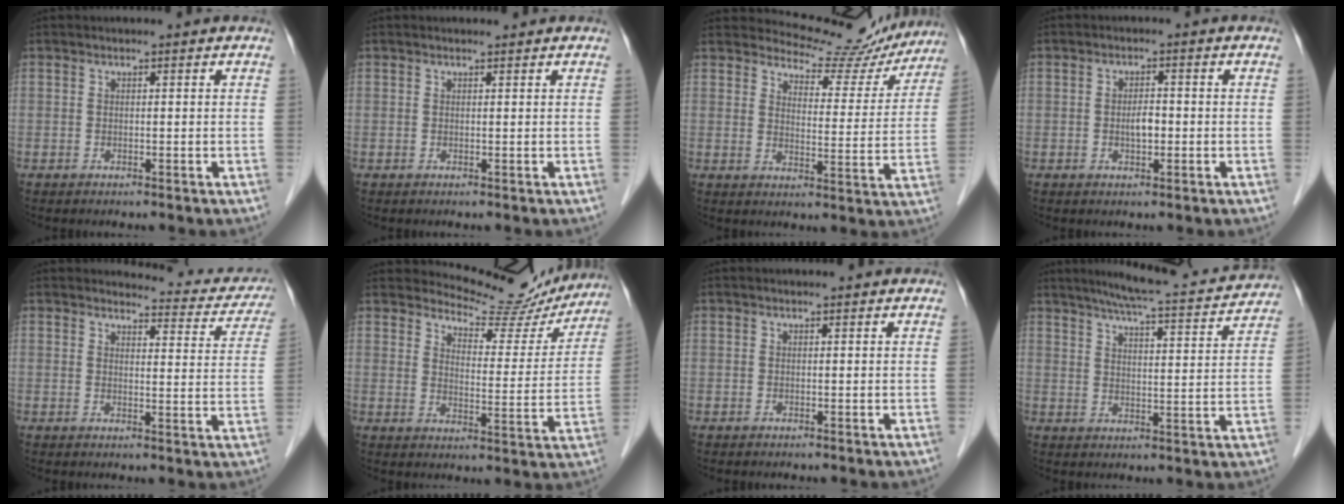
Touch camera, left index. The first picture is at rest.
{"total": 0.8, "force": [0.7, 0.1, 0.1], "torque": [-0.008, 0.001, 0.013]}
{"total": 12.3, "force": [11.8, 3.3, 1.2], "torque": [-0.007, -0.020, 0.137]}
{"total": 2.4, "force": [-0.6, 1.0, 2.1], "torque": [-0.038, 0.000, -0.008]}
{"total": 11.0, "force": [10.7, 2.4, 1.2], "torque": [0.013, -0.041, 0.098]}
{"total": 13.7, "force": [13.3, 2.9, 1.8], "torque": [-0.018, -0.034, 0.161]}
{"total": 1.0, "force": [0.9, 0.1, 0.3], "torque": [-0.005, 0.010, 0.014]}
{"total": 16.8, "force": [15.2, 1.7, 7.0], "torque": [-0.107, 0.002, 0.199]}